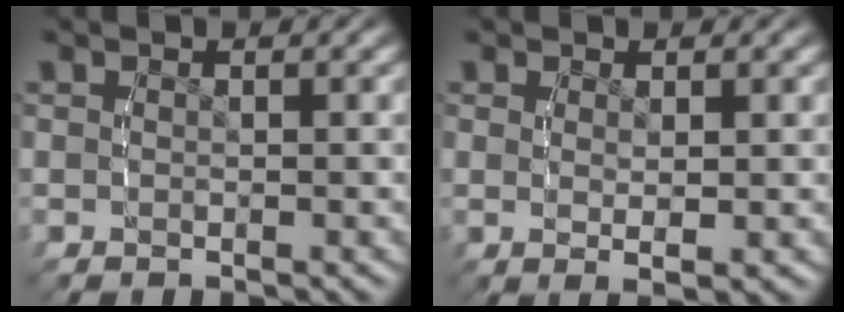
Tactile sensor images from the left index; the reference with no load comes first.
{"total": 1.5, "force": [0.3, -0.3, 1.5], "torque": [-0.024, -0.014, 0.017]}